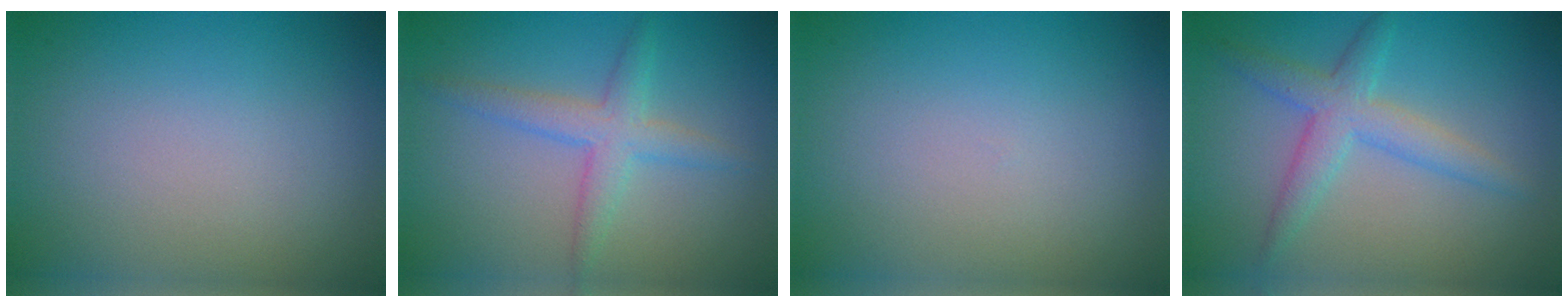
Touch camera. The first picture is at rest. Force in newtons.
{"total": 2.9, "press": 2.9, "slide": 0.0}
{"total": 0.0}
{"total": 3.4, "press": 3.4, "slide": 0.0}